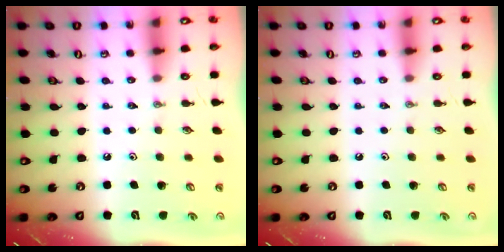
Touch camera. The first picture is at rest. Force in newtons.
{"total": 0.0}